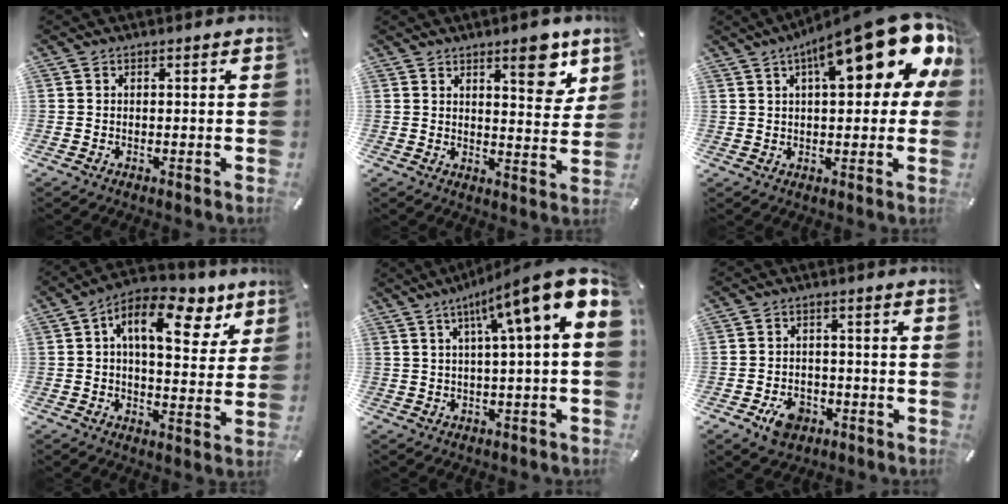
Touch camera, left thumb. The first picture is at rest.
{"total": 9.1, "force": [5.8, 3.4, 6.1], "torque": [-0.062, -0.040, 0.090]}
{"total": 22.5, "force": [10.2, 7.5, 18.6], "torque": [-0.262, -0.051, 0.160]}
{"total": 14.8, "force": [6.5, 7.6, 10.9], "torque": [-0.163, -0.022, 0.104]}
{"total": 12.8, "force": [5.6, 0.8, 11.4], "torque": [-0.180, -0.048, 0.082]}
{"total": 6.2, "force": [-3.0, 4.5, 3.0], "torque": [-0.048, 0.014, -0.054]}